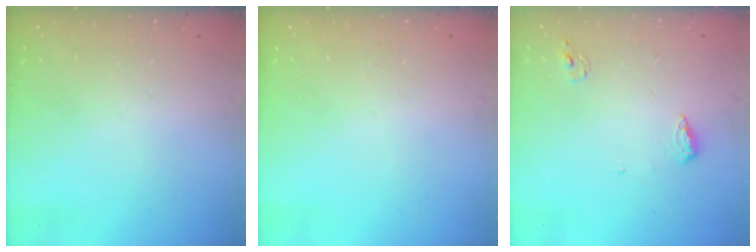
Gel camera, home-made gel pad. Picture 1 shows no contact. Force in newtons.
{"total": 0.0}
{"total": 6.3, "press": 6.1, "slide": 1.6}